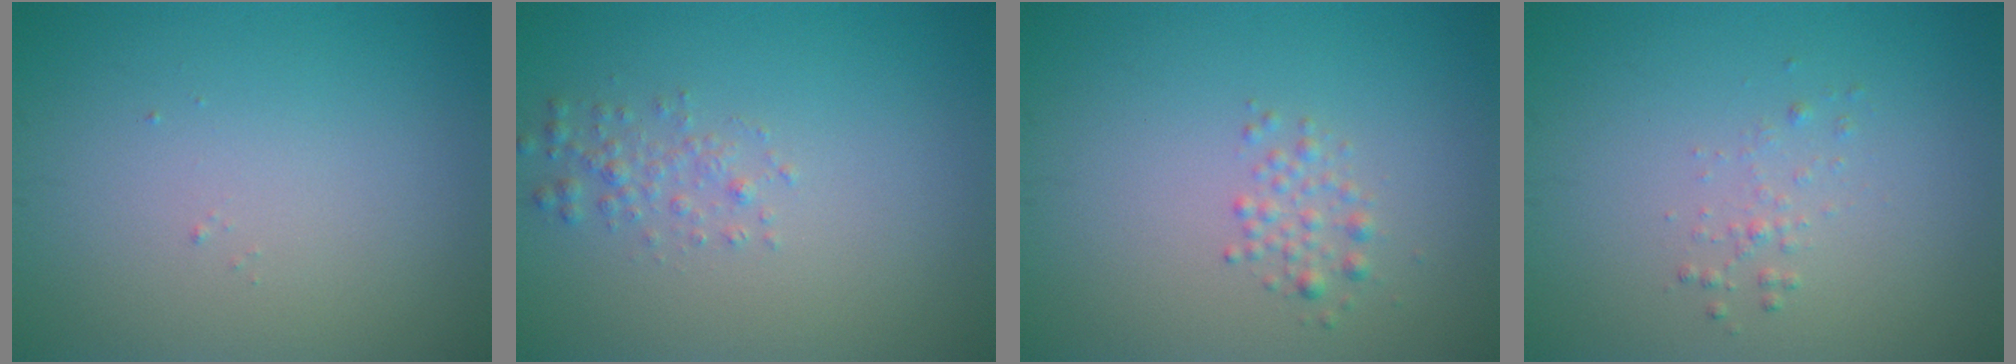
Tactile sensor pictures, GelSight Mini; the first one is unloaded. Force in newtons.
{"total": 1.4, "press": 1.4, "slide": 0.0}
{"total": 1.4, "press": 1.4, "slide": 0.0}
{"total": 0.9, "press": 0.9, "slide": 0.0}